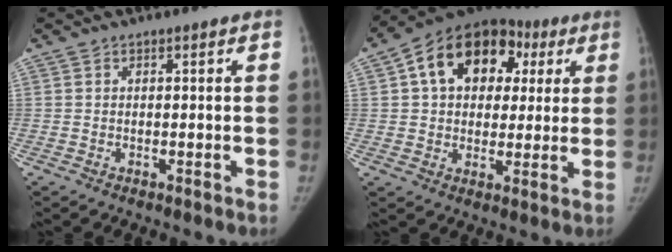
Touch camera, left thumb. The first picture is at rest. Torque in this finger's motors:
{"motor_torque": [0.32, 0.26, 0.16, -0.06, 0.08]}